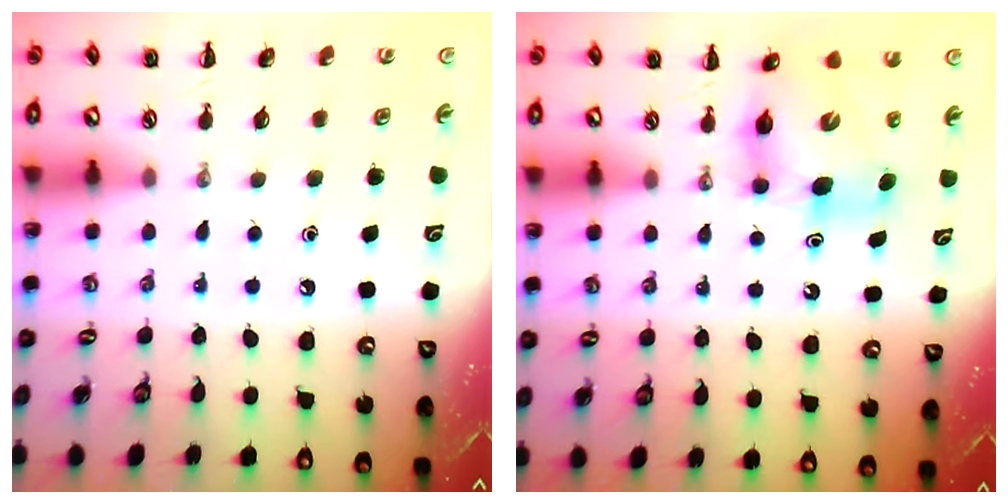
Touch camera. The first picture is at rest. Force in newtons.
{"total": 6.8, "press": 6.7, "slide": 1.1}